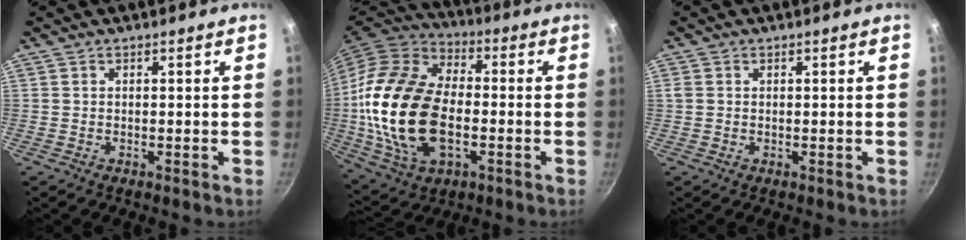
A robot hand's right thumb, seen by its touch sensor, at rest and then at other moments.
{"total": 24.5, "force": [-2.7, 15.1, 19.0], "torque": [-0.360, 0.020, -0.048]}
{"total": 1.2, "force": [0.3, 1.1, 0.5], "torque": [-0.011, 0.003, 0.005]}